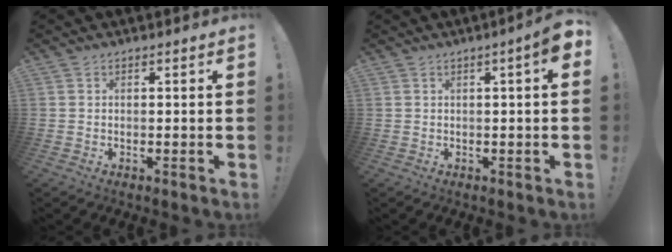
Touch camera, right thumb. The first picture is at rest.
{"total": 4.2, "force": [1.2, 0.1, 4.0], "torque": [-0.066, -0.007, 0.017]}